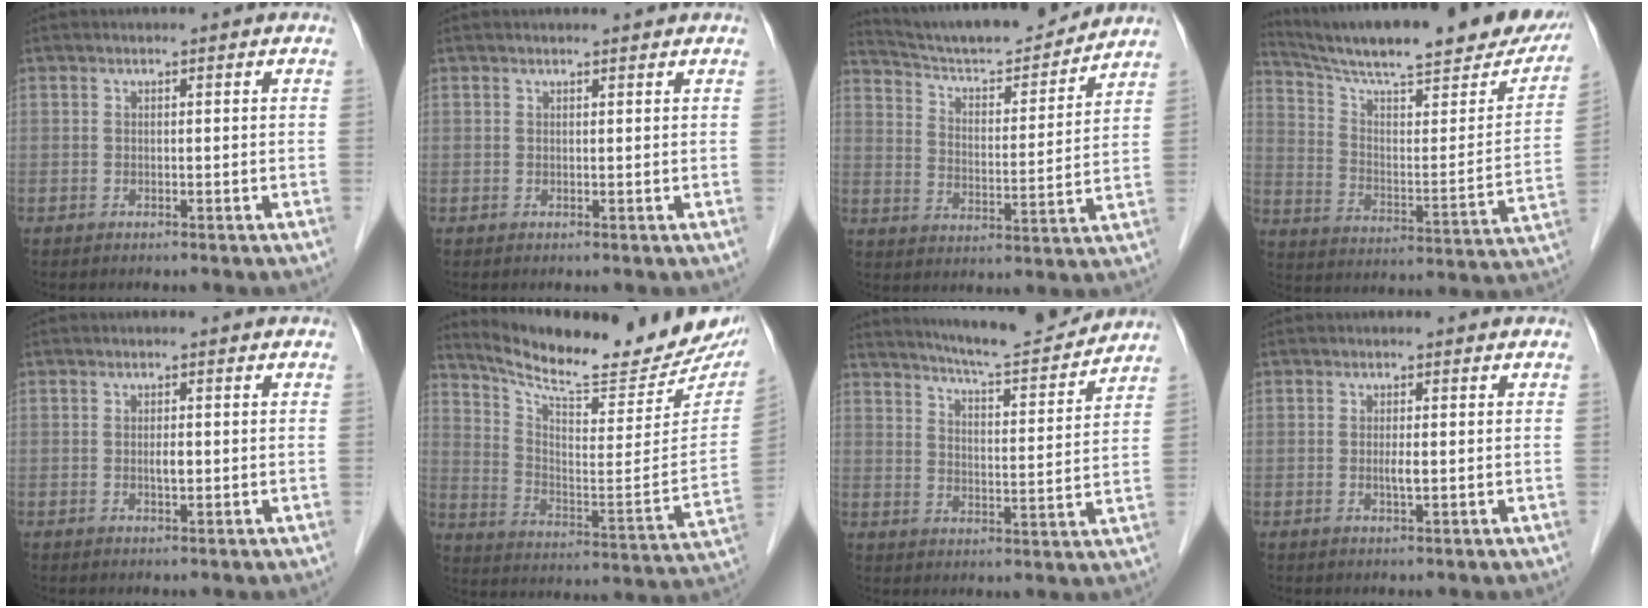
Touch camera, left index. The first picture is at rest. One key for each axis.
{"total": 1.5, "fx": 1.5, "fy": 0.0, "fz": 0.2, "tx": -0.008, "ty": 0.004, "tz": 0.021}
{"total": 16.6, "fx": 15.7, "fy": 1.5, "fz": 5.1, "tx": -0.088, "ty": -0.005, "tz": 0.243}
{"total": 27.8, "fx": 23.5, "fy": 4.2, "fz": 14.3, "tx": -0.224, "ty": -0.041, "tz": 0.321}
{"total": 1.2, "fx": 0.0, "fy": 0.4, "fz": 1.1, "tx": -0.021, "ty": -0.001, "tz": 0.001}
{"total": 22.1, "fx": 20.2, "fy": 2.2, "fz": 8.7, "tx": -0.148, "ty": -0.076, "tz": 0.287}
{"total": 13.9, "fx": 13.2, "fy": 0.6, "fz": 4.5, "tx": -0.074, "ty": -0.005, "tz": 0.187}
{"total": 1.4, "fx": 0.0, "fy": 0.1, "fz": 1.4, "tx": -0.028, "ty": -0.001, "tz": 0.000}